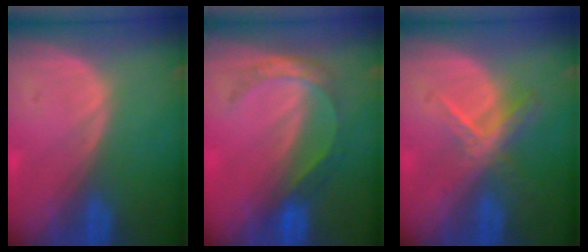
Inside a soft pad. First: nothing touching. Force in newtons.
{"total": 5.6, "press": 4.8, "slide": 2.8}
{"total": 5.7, "press": 5.0, "slide": 2.9}